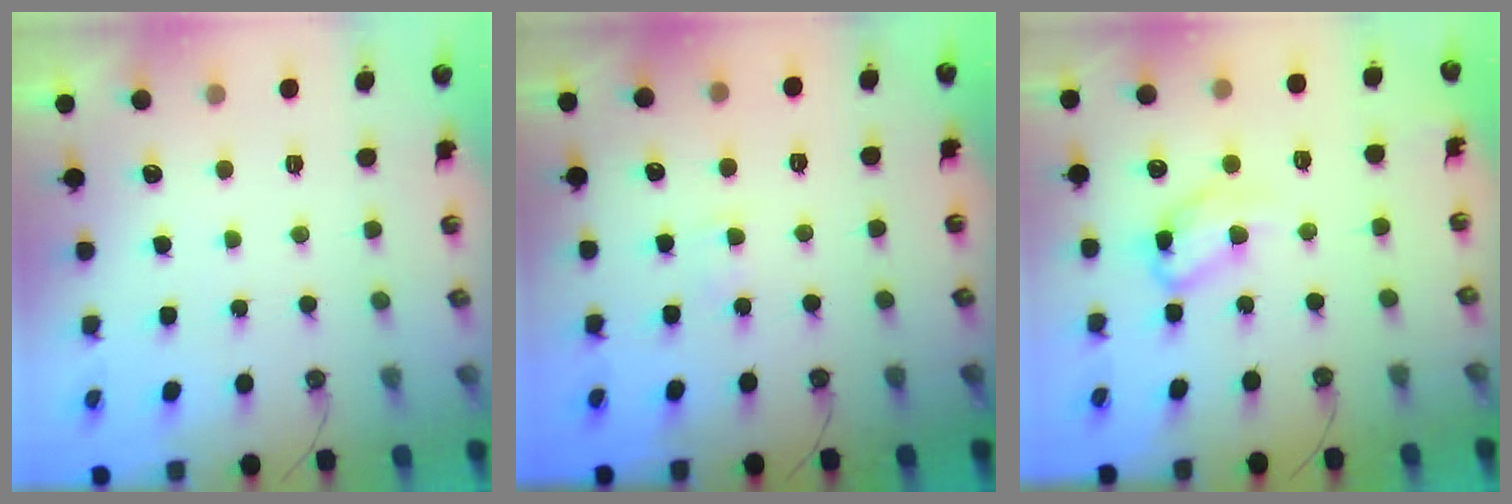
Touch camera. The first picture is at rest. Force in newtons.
{"total": 1.7, "press": 1.7, "slide": 0.3}
{"total": 12.6, "press": 12.6, "slide": 1.1}